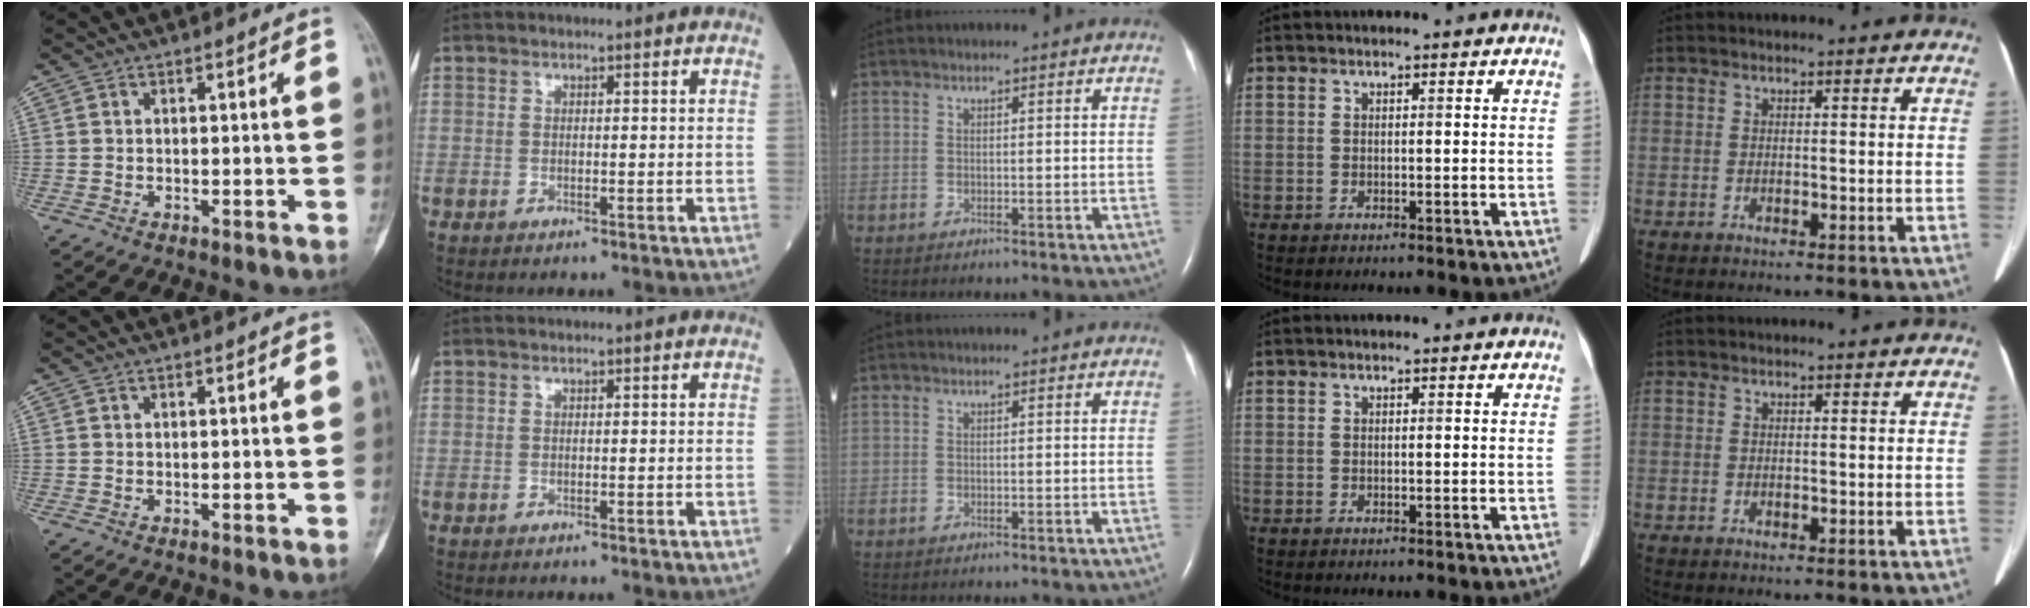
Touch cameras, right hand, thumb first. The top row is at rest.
{}